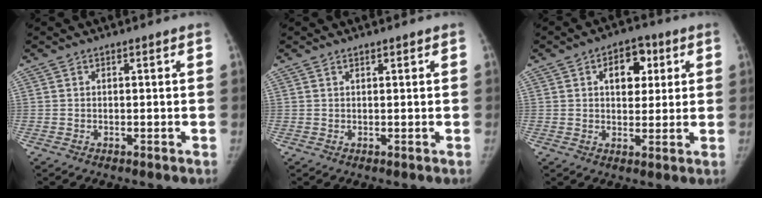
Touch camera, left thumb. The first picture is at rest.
{"total": 0.7, "force": [0.6, 0.2, 0.3], "torque": [-0.001, -0.003, 0.011]}
{"total": 8.1, "force": [2.8, 5.4, 5.4], "torque": [-0.035, -0.003, 0.036]}